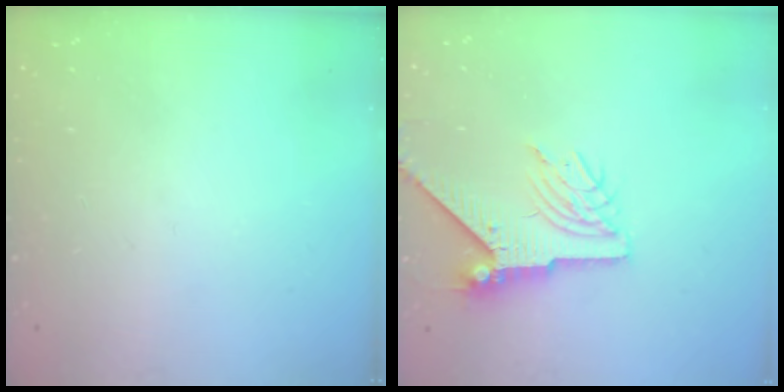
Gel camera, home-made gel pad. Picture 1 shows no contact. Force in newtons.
{"total": 7.7, "press": 7.7, "slide": 0.6}